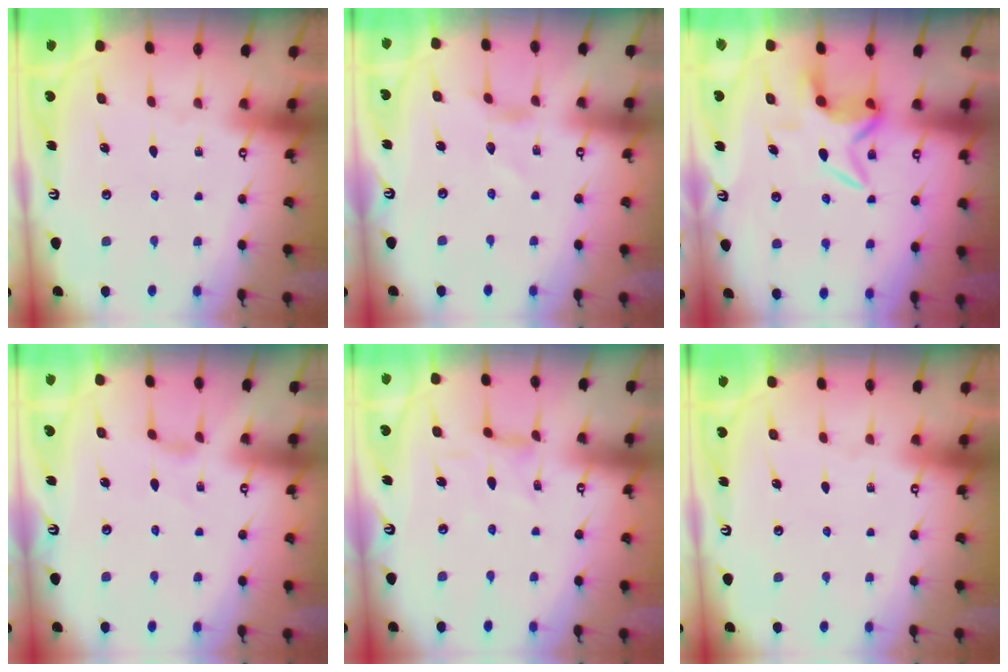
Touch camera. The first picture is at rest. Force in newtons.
{"total": 2.3, "press": 2.3, "slide": 0.2}
{"total": 6.7, "press": 6.6, "slide": 1.0}
{"total": 1.2, "press": 1.2, "slide": 0.4}
{"total": 1.7, "press": 1.7, "slide": 0.4}
{"total": 0.0}